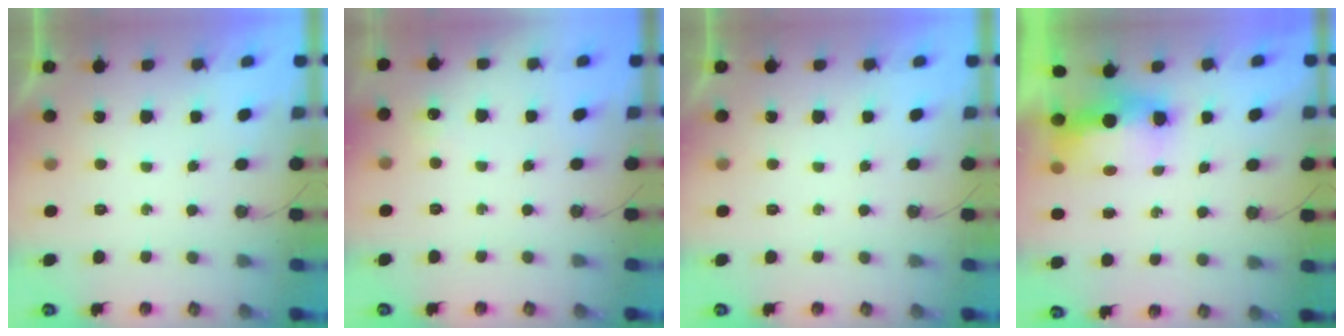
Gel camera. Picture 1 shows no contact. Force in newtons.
{"total": 4.3, "press": 4.2, "slide": 0.6}
{"total": 0.0}
{"total": 7.0, "press": 7.0, "slide": 0.3}